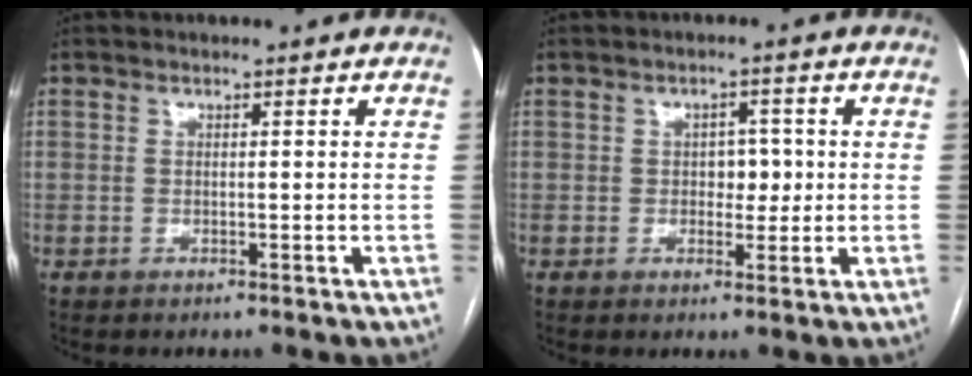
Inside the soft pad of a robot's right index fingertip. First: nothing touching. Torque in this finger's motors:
{"motor_torque": [0.31, 0.10, 0.14, 0.03]}